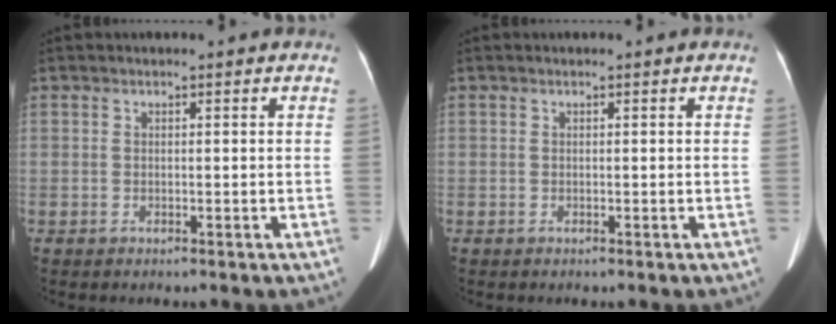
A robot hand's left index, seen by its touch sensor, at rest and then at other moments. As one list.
[{"total": 0.0}]